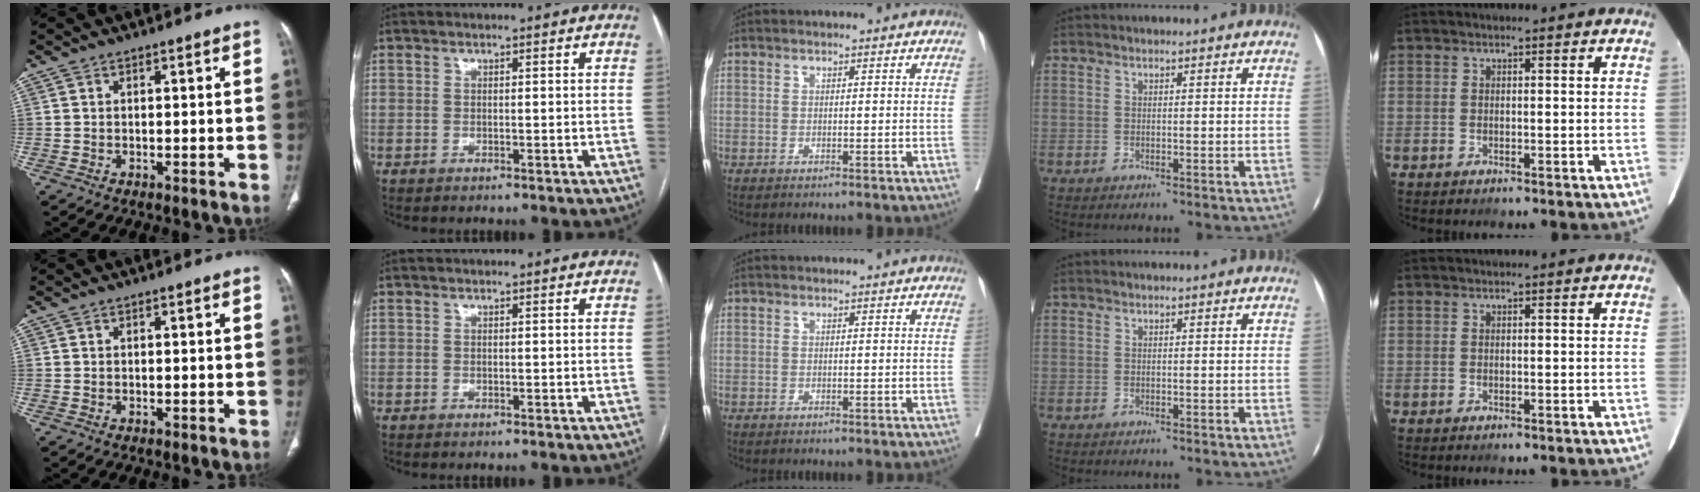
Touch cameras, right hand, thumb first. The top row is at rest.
{}